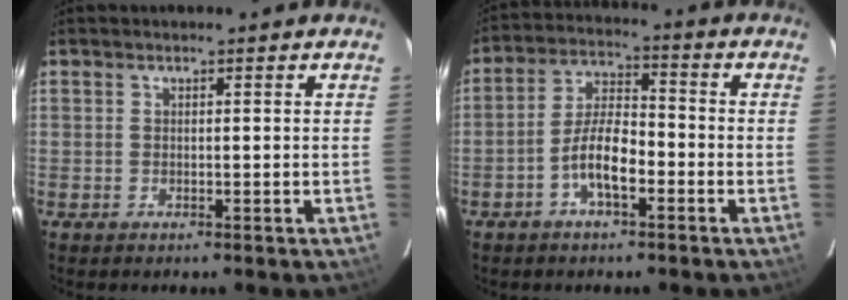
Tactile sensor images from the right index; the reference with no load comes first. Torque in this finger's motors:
{"motor_torque": [0.31, -0.30, 0.24, 0.08]}